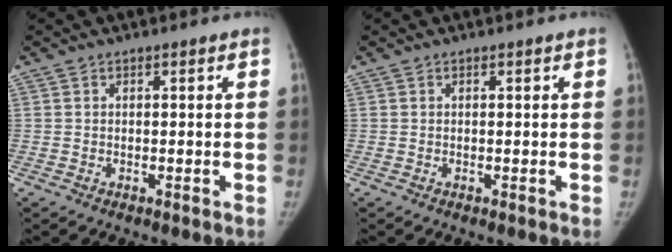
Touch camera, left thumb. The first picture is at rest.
{"total": 0.0}